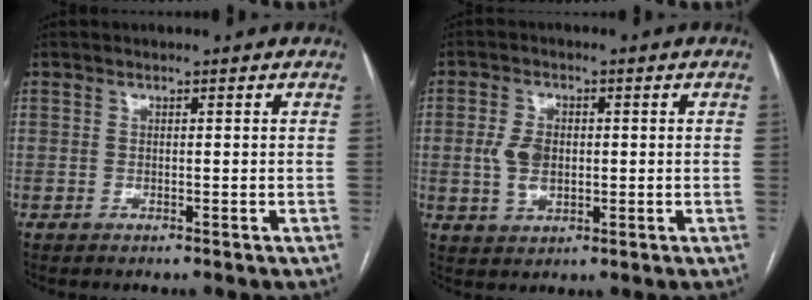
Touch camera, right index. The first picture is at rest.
{"total": 5.1, "force": [0.0, 3.3, 3.9], "torque": [-0.086, 0.009, 0.006]}